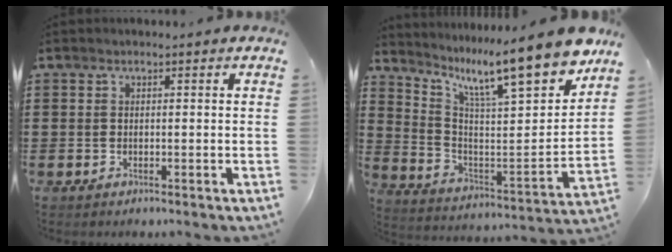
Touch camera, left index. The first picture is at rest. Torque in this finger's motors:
{"motor_torque": [0.11, -0.37, 0.30, 0.01]}